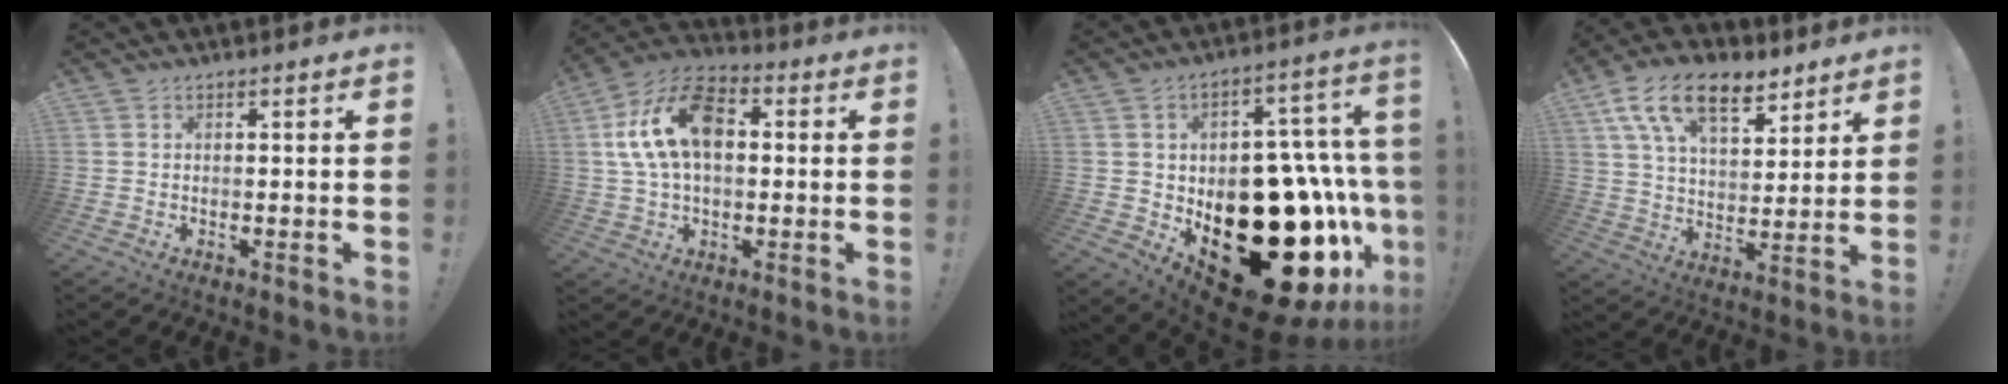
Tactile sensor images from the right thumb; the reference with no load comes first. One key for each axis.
{"total": 16.9, "fx": 2.8, "fy": 10.5, "fz": 12.9, "tx": -0.244, "ty": 0.009, "tz": 0.048}
{"total": 35.7, "fx": -10.0, "fy": 21.0, "fz": 27.1, "tx": -0.336, "ty": 0.025, "tz": -0.084}
{"total": 16.3, "fx": 9.7, "fy": 8.4, "fz": 10.1, "tx": -0.173, "ty": -0.045, "tz": 0.177}